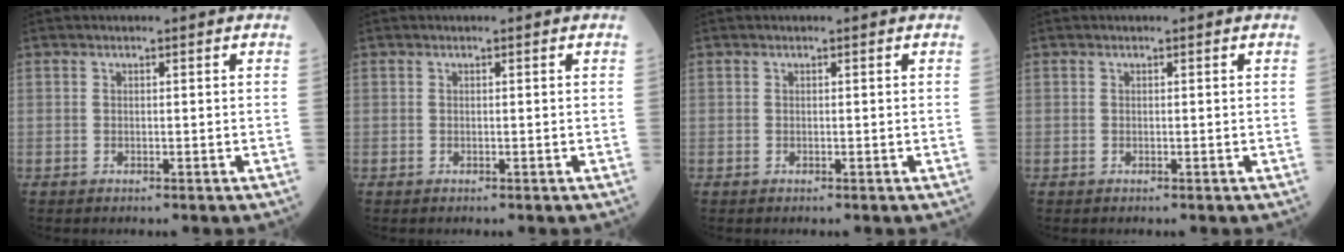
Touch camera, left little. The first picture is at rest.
{"total": 0.0}
{"total": 0.0}
{"total": 0.0}